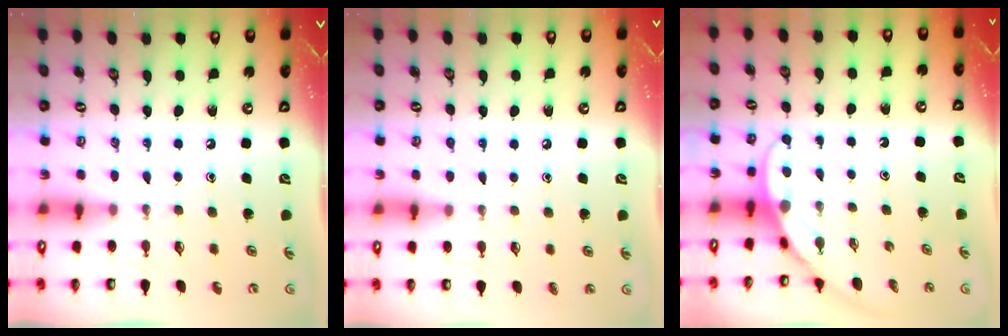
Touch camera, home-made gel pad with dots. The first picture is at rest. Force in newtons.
{"total": 2.3, "press": 2.3, "slide": 0.2}
{"total": 5.4, "press": 5.4, "slide": 0.4}